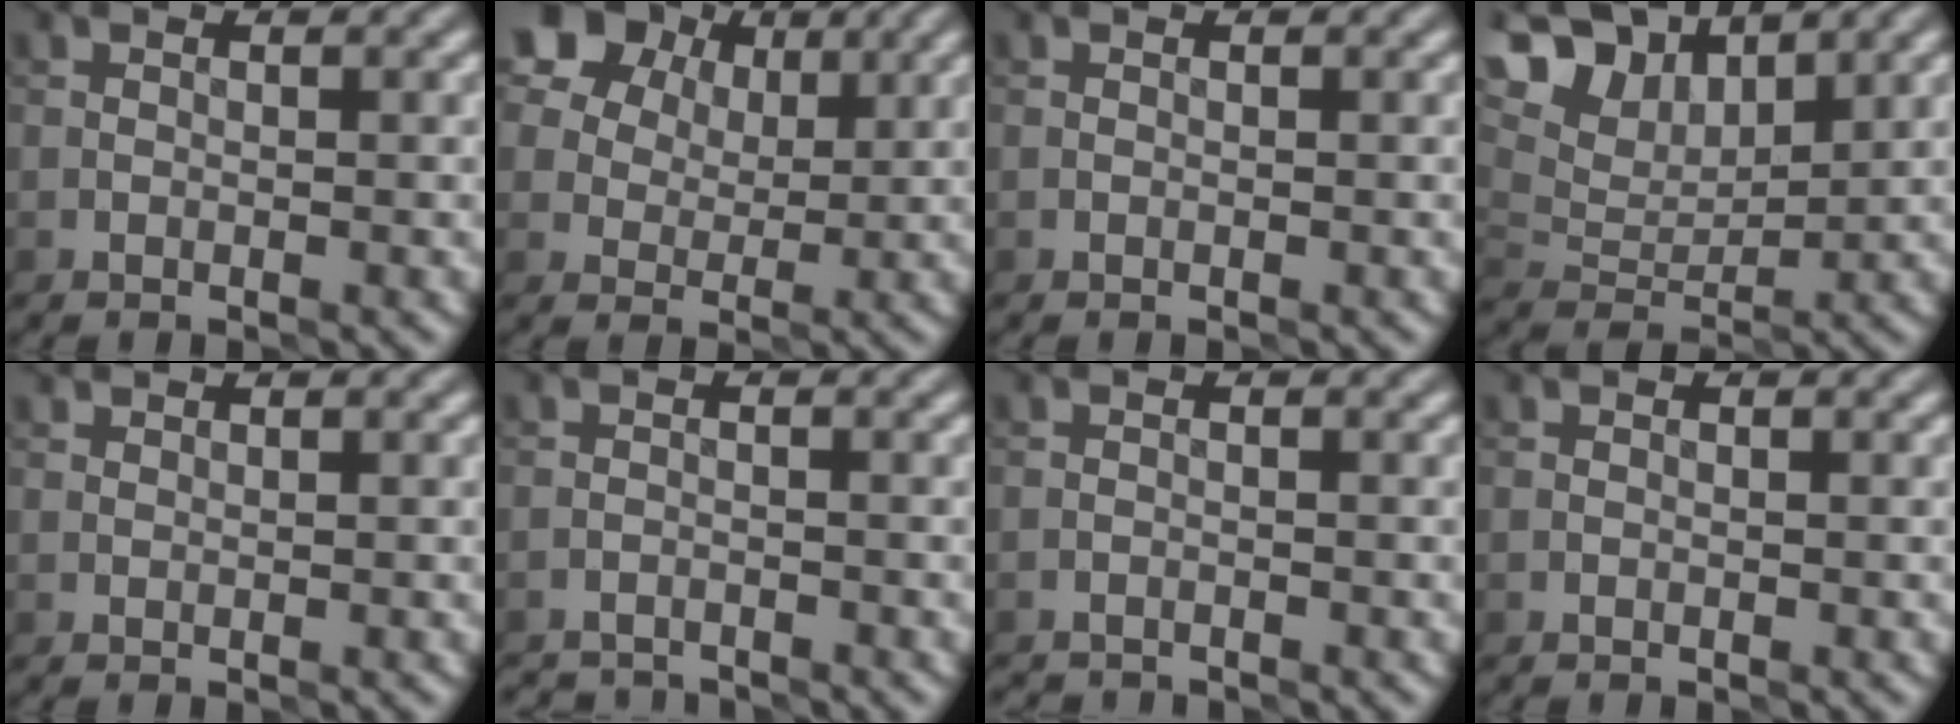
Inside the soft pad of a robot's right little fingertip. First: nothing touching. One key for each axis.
{"total": 8.0, "fx": 4.0, "fy": 6.4, "fz": 2.8, "tx": -0.050, "ty": 0.024, "tz": 0.055}
{"total": 0.0}
{"total": 8.0, "fx": 6.6, "fy": 3.2, "fz": 3.3, "tx": -0.089, "ty": 0.017, "tz": 0.112}
{"total": 0.0}
{"total": 2.6, "fx": -2.6, "fy": 0.4, "fz": 0.1, "tx": 0.000, "ty": -0.011, "tz": -0.052}
{"total": 1.4, "fx": -1.4, "fy": 0.1, "fz": -0.1, "tx": 0.002, "ty": -0.008, "tz": -0.033}
{"total": 0.0}